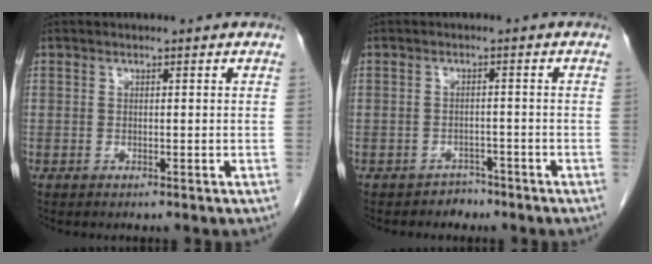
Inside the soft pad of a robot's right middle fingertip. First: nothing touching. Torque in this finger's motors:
{"motor_torque": [0.19, -0.05, 0.01, -0.01]}